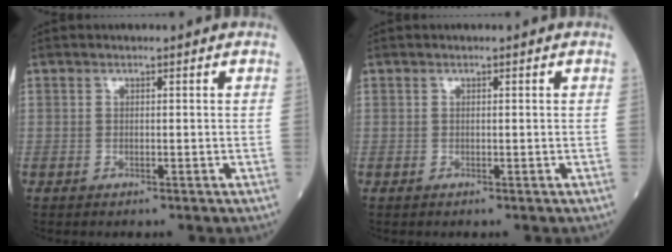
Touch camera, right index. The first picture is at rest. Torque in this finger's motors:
{"motor_torque": [-0.08, -0.03, -0.03, 0.02]}